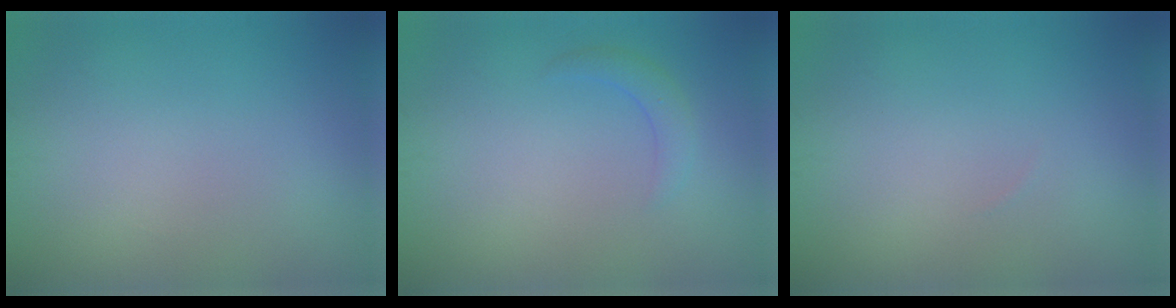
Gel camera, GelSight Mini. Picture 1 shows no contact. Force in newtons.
{"total": 1.6, "press": 1.6, "slide": 0.0}
{"total": 0.0}